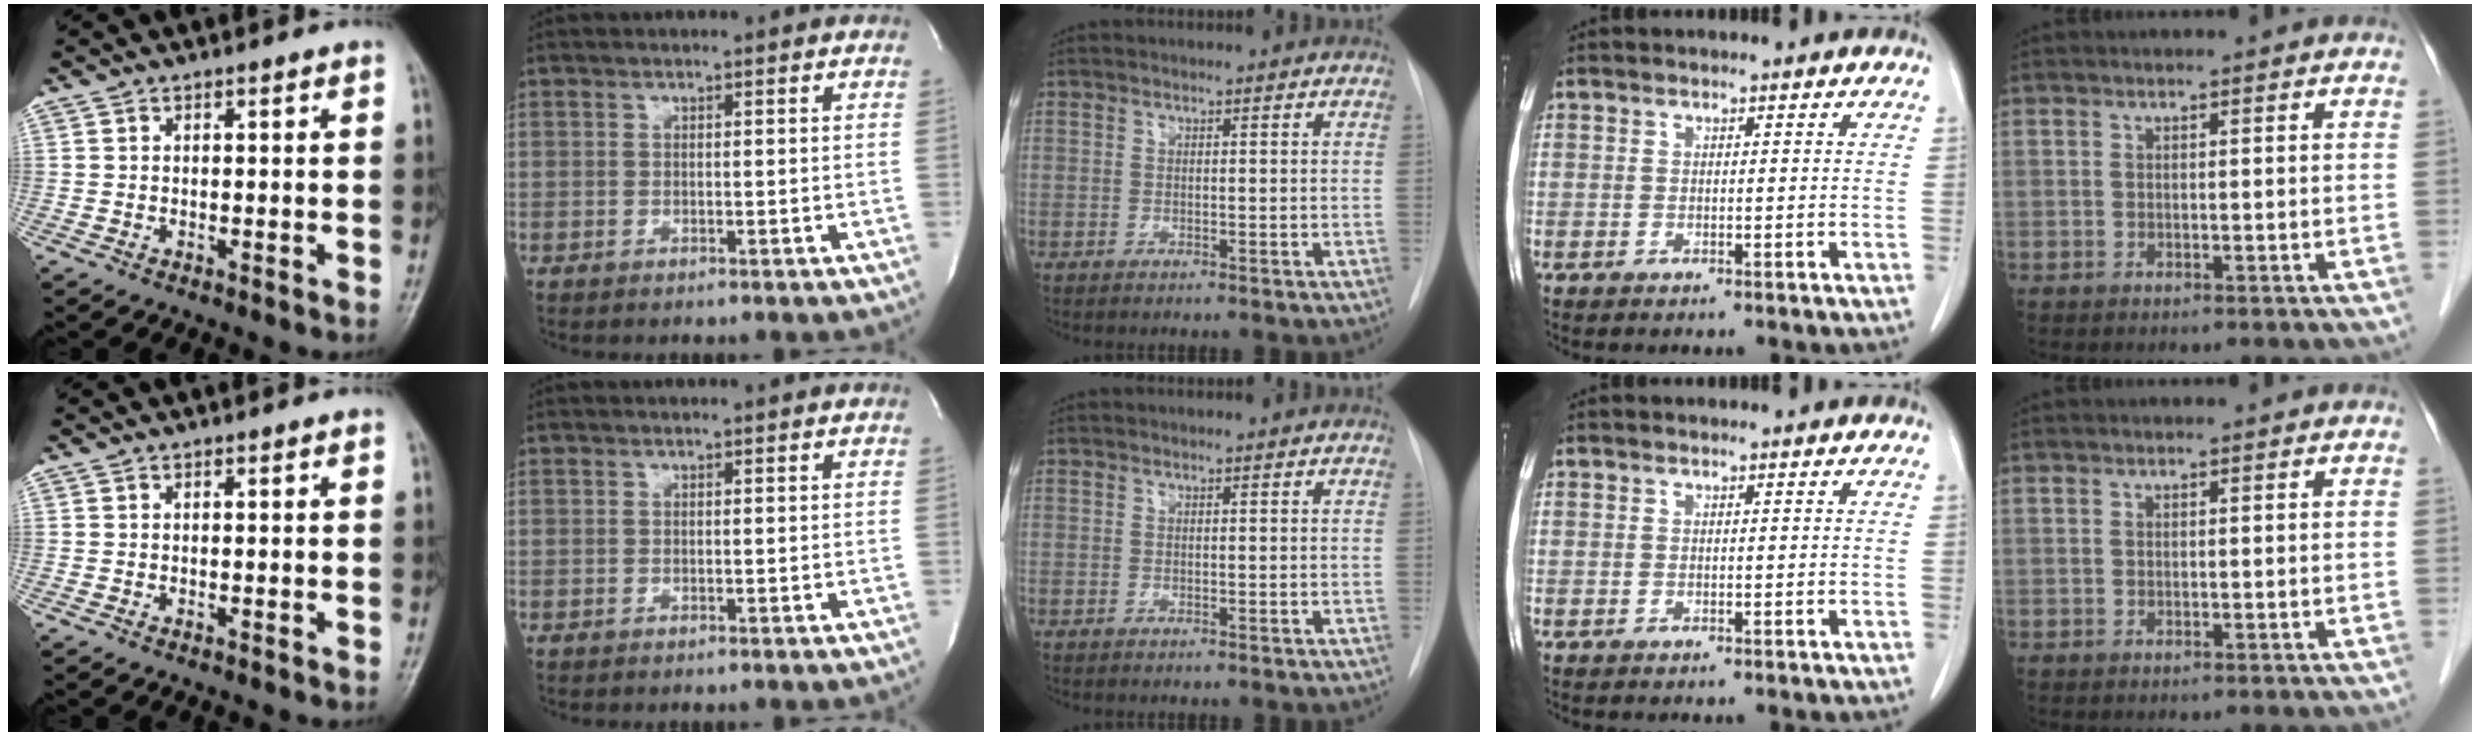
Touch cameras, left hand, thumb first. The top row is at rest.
{}